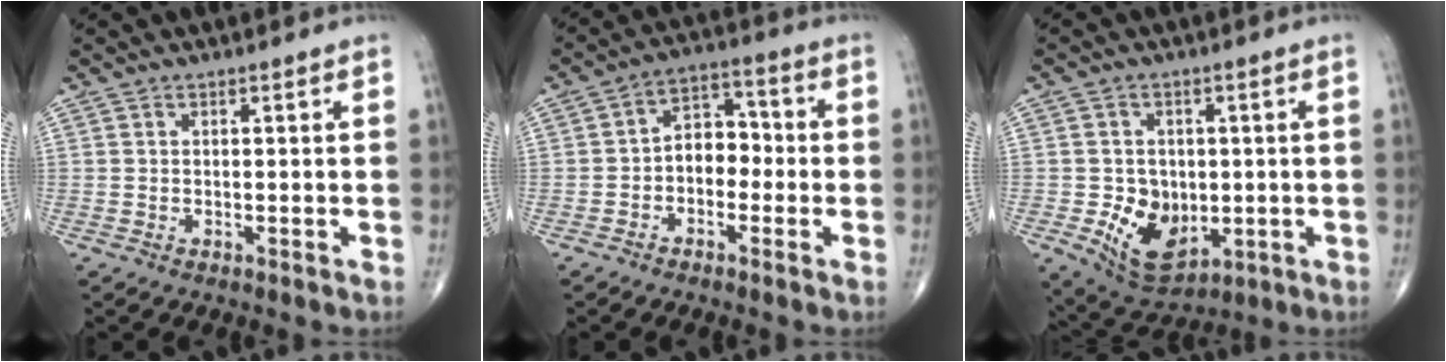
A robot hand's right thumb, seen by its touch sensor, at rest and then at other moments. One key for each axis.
{"total": 7.1, "fx": -1.4, "fy": 5.1, "fz": 4.8, "tx": -0.045, "ty": 0.033, "tz": -0.040}
{"total": 10.9, "fx": -1.7, "fy": 7.9, "fz": 7.4, "tx": -0.089, "ty": -0.005, "tz": -0.008}